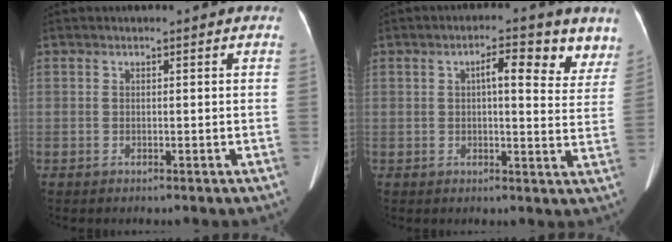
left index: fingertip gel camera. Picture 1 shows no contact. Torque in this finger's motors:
{"motor_torque": [0.19, -0.13, 0.06, 0.01]}